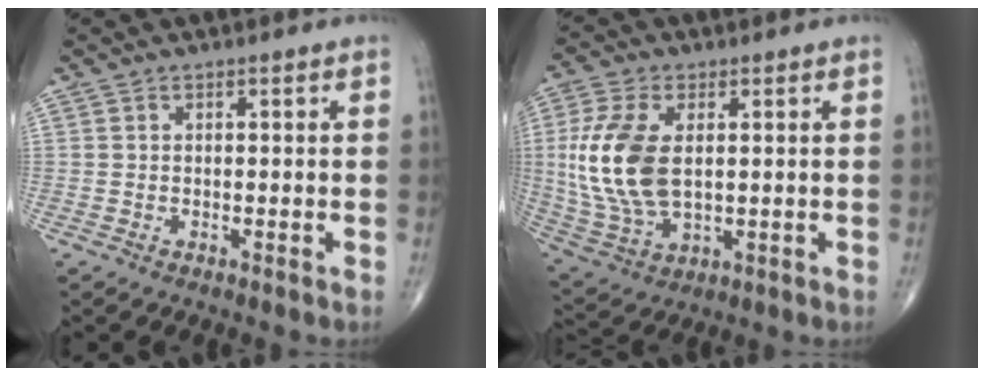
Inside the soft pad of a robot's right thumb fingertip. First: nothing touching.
{"total": 15.2, "force": [1.6, 8.4, 12.6], "torque": [-0.279, -0.011, 0.039]}